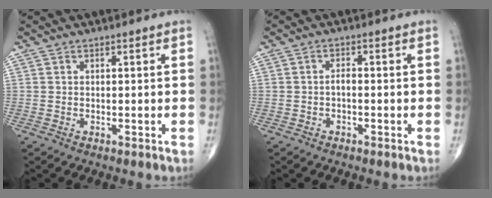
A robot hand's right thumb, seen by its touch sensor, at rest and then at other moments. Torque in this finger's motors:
{"motor_torque": [0.57, 0.31, 0.09, -0.20, -0.03]}